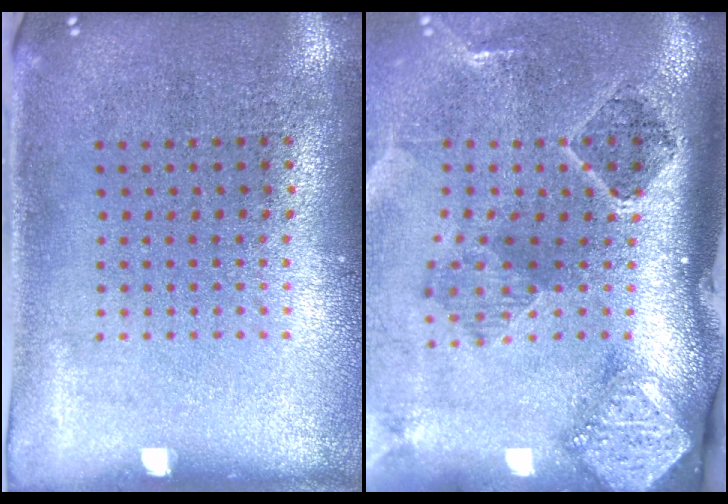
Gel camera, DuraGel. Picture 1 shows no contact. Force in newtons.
{"total": 2.8, "press": 1.9, "slide": 2.2}